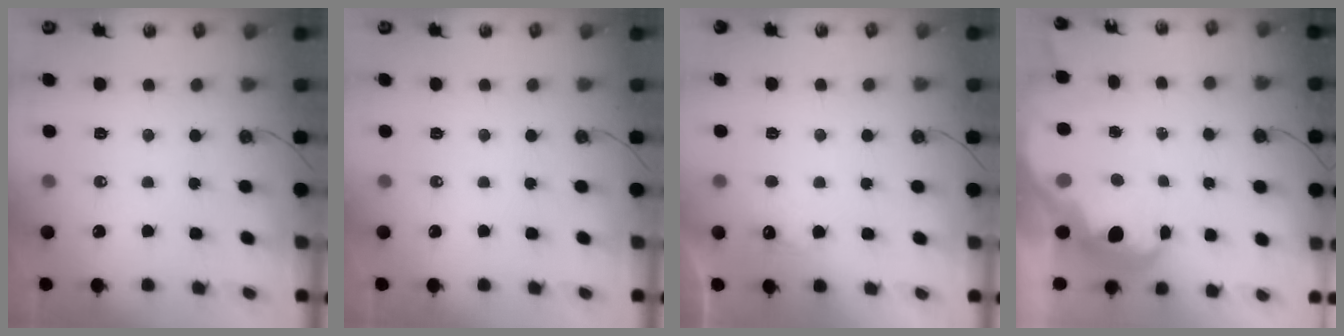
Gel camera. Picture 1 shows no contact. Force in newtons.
{"total": 0.0}
{"total": 6.3, "press": 6.1, "slide": 1.4}
{"total": 6.9, "press": 6.8, "slide": 0.7}